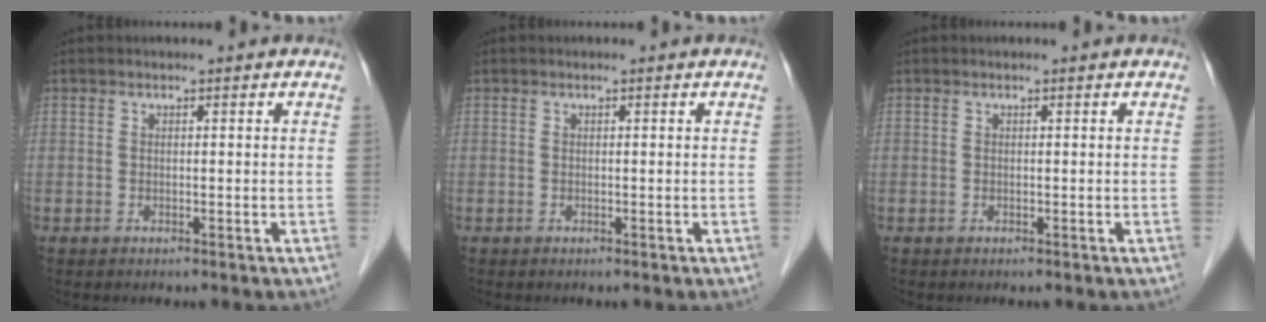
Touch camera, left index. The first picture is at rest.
{"total": 0.0}
{"total": 0.0}